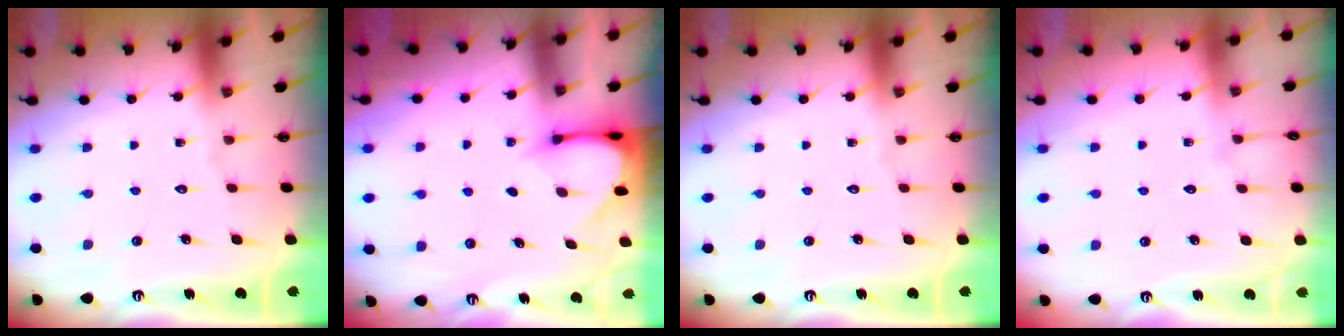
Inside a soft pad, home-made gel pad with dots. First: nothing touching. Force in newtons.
{"total": 3.0, "press": 3.0, "slide": 0.3}
{"total": 0.0}
{"total": 2.9, "press": 2.9, "slide": 0.4}